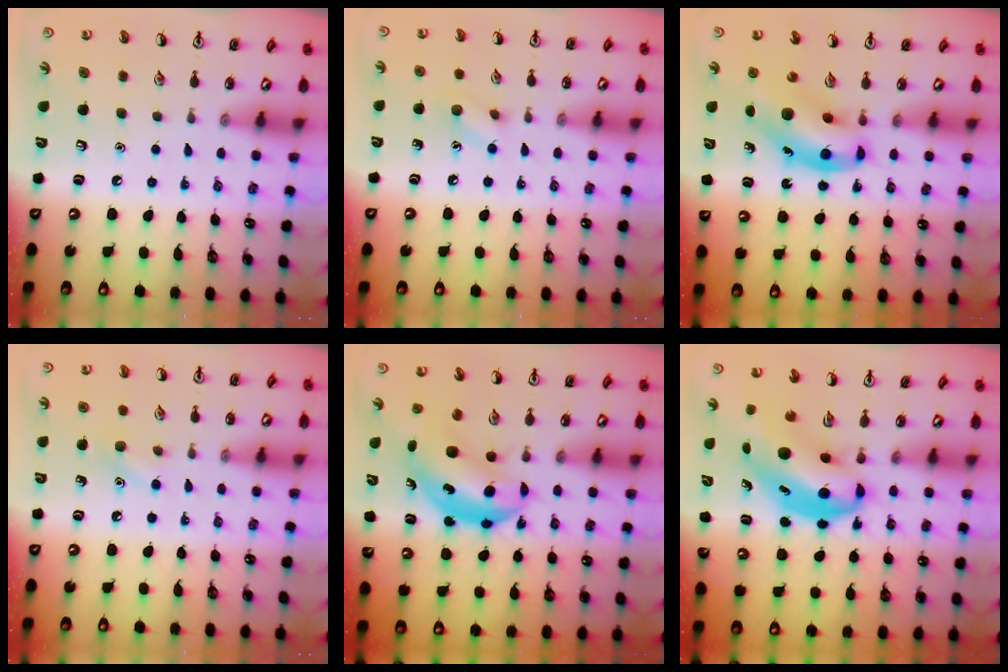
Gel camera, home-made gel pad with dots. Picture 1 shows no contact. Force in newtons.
{"total": 6.0, "press": 5.9, "slide": 1.1}
{"total": 8.6, "press": 8.3, "slide": 2.2}
{"total": 6.5, "press": 6.2, "slide": 1.9}
{"total": 6.1, "press": 6.0, "slide": 1.2}
{"total": 6.5, "press": 6.2, "slide": 1.8}